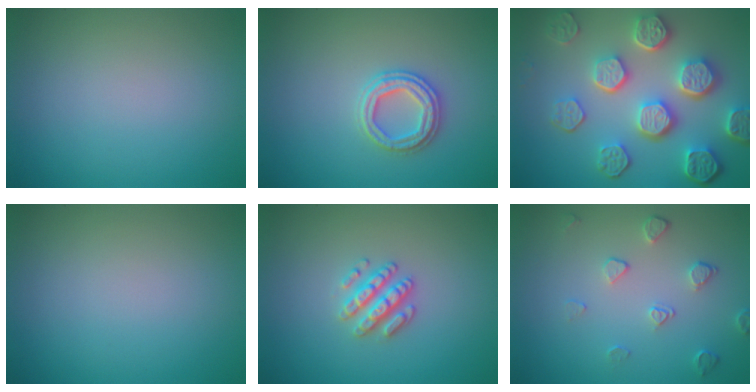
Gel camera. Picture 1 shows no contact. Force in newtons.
{"total": 2.7, "press": 2.7, "slide": 0.3}
{"total": 8.1, "press": 6.1, "slide": 5.3}
{"total": 0.0}
{"total": 2.8, "press": 2.6, "slide": 0.9}
{"total": 2.0, "press": 1.3, "slide": 1.5}